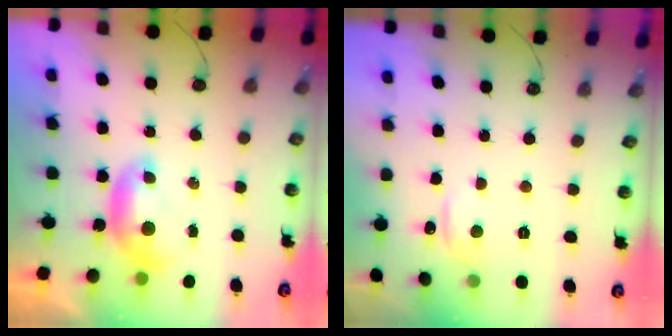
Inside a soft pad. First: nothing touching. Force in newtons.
{"total": 0.5, "press": 0.3, "slide": 0.4}